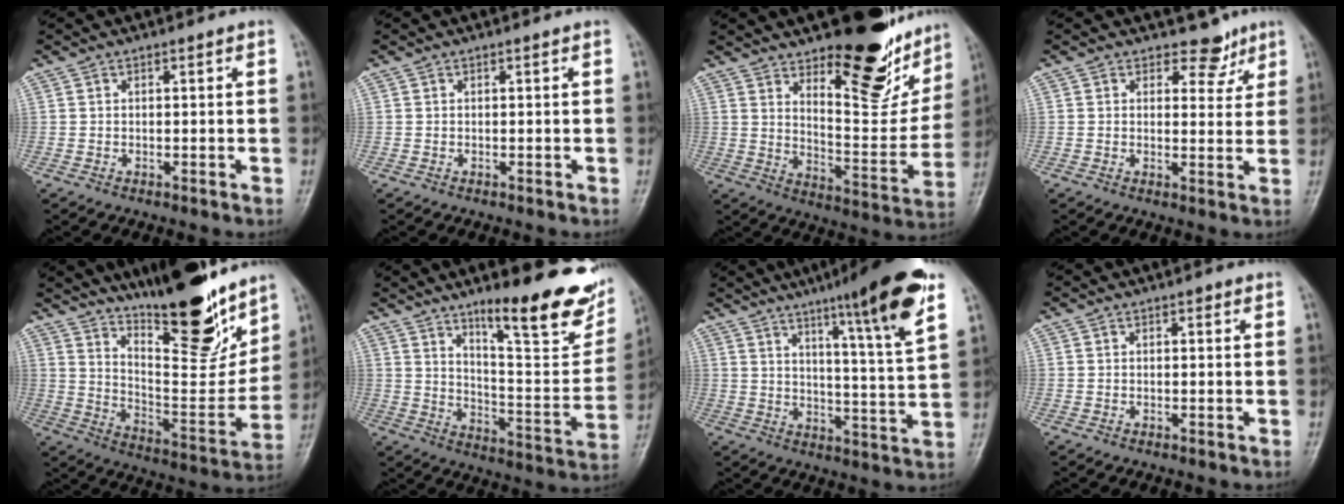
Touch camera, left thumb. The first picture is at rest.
{"total": 0.0}
{"total": 20.8, "force": [13.9, 8.0, 13.3], "torque": [-0.126, -0.096, 0.206]}
{"total": 4.4, "force": [3.3, 2.7, 0.9], "torque": [0.017, -0.022, 0.042]}
{"total": 21.7, "force": [15.9, 6.0, 13.5], "torque": [-0.163, -0.108, 0.260]}
{"total": 23.0, "force": [14.4, 5.9, 17.0], "torque": [-0.196, -0.074, 0.218]}
{"total": 16.5, "force": [9.7, 0.9, 13.3], "torque": [-0.185, -0.048, 0.141]}
{"total": 0.8, "force": [0.4, 0.4, 0.5], "torque": [-0.002, 0.000, 0.002]}